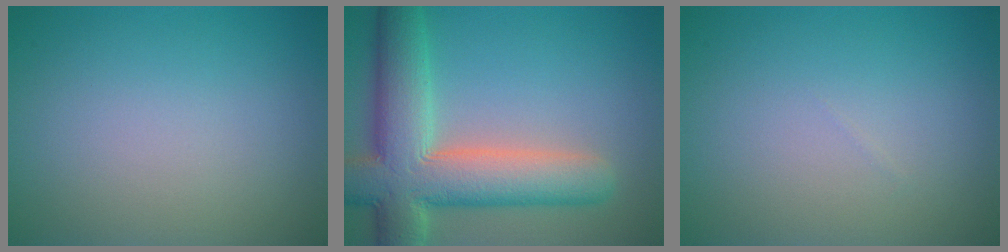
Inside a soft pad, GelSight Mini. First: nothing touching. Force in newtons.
{"total": 10.3, "press": 10.2, "slide": 0.6}
{"total": 0.0}